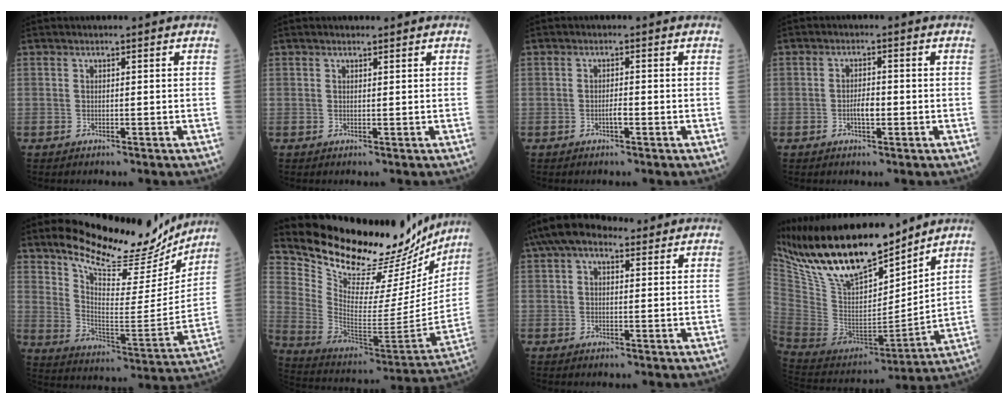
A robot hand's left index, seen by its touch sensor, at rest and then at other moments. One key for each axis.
{"total": 0.7, "fx": 0.6, "fy": 0.3, "fz": 0.3, "tx": -0.009, "ty": 0.004, "tz": 0.009}
{"total": 1.3, "fx": -0.7, "fy": 0.2, "fz": 1.0, "tx": -0.018, "ty": -0.001, "tz": -0.015}
{"total": 2.5, "fx": -0.8, "fy": 0.9, "fz": 2.1, "tx": -0.038, "ty": 0.002, "tz": -0.016}
{"total": 19.1, "fx": 17.1, "fy": 5.1, "fz": 6.9, "tx": -0.109, "ty": -0.036, "tz": 0.245}
{"total": 29.5, "fx": 26.6, "fy": 7.9, "fz": 10.2, "tx": -0.174, "ty": -0.078, "tz": 0.372}
{"total": 7.4, "fx": 4.8, "fy": 3.6, "fz": 4.4, "tx": -0.088, "ty": 0.044, "tz": 0.080}
{"total": 21.8, "fx": 17.1, "fy": 6.0, "fz": 12.1, "tx": -0.232, "ty": 0.005, "tz": 0.317}